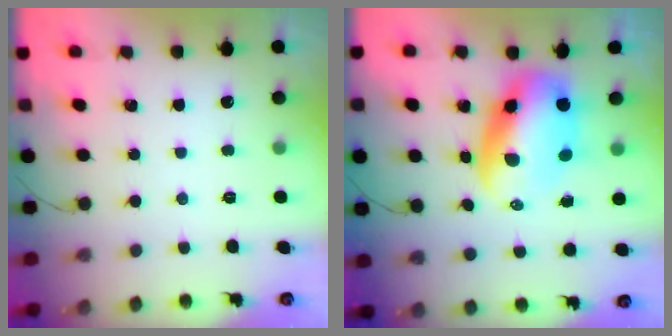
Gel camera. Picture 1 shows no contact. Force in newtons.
{"total": 11.2, "press": 10.8, "slide": 3.0}